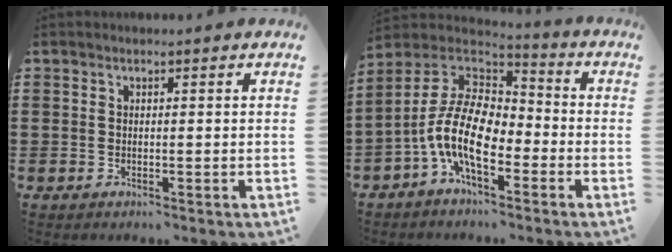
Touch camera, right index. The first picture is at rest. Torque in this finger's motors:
{"motor_torque": [2.14, 0.00, 1.05, 0.21]}